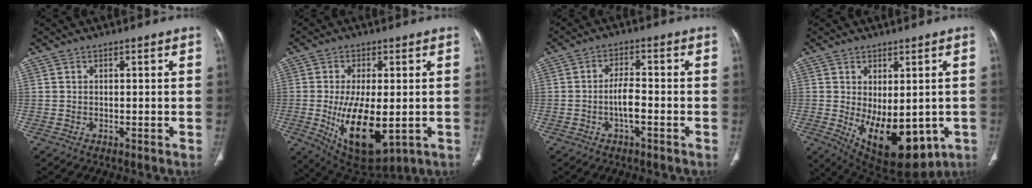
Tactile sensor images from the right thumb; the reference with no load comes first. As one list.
[{"total": 14.6, "force": [-2.7, 6.7, 12.7], "torque": [-0.212, -0.022, -0.022]}, {"total": 4.2, "force": [-1.5, 1.5, 3.6], "torque": [-0.064, 0.015, -0.030]}, {"total": 16.0, "force": [-3.9, 8.6, 13.0], "torque": [-0.183, -0.016, -0.029]}]